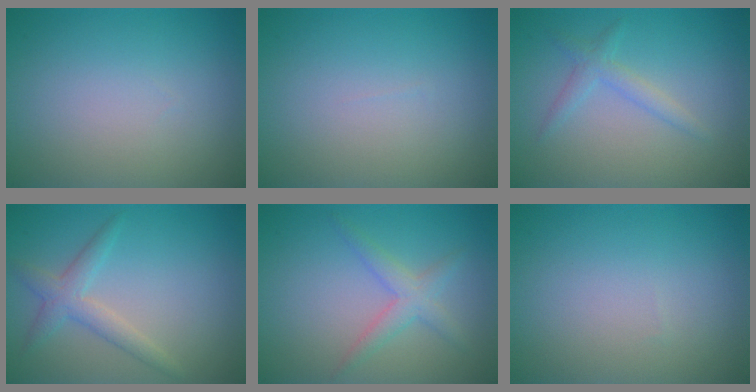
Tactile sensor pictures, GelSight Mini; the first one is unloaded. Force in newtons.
{"total": 0.0}
{"total": 1.7, "press": 1.7, "slide": 0.1}
{"total": 2.5, "press": 2.5, "slide": 0.0}
{"total": 2.3, "press": 2.3, "slide": 0.1}
{"total": 0.0}